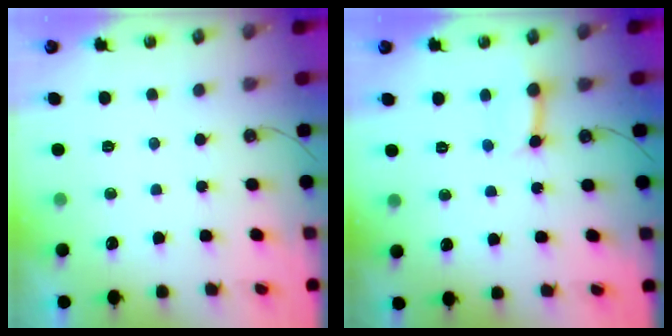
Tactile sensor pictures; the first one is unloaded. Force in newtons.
{"total": 6.4, "press": 6.4, "slide": 0.7}